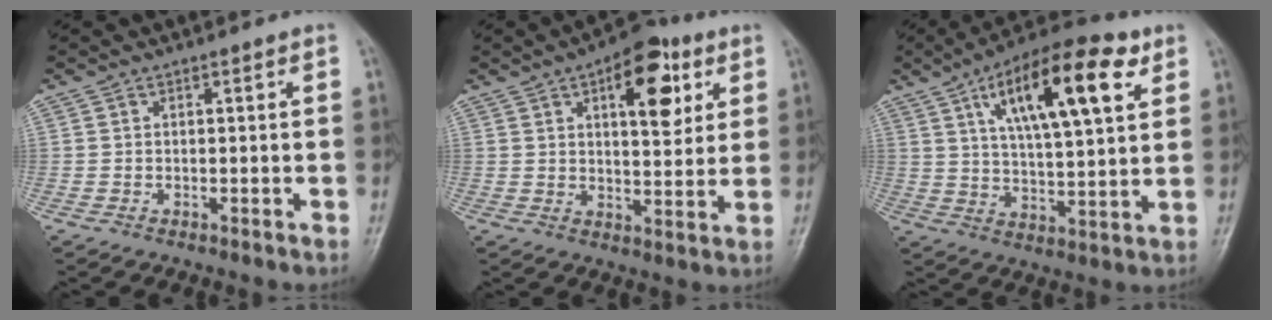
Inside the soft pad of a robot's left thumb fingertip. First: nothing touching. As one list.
[{"total": 12.5, "force": [5.2, 6.0, 9.6], "torque": [-0.097, -0.016, 0.069]}, {"total": 19.3, "force": [8.3, 6.7, 16.1], "torque": [-0.234, -0.014, 0.133]}]